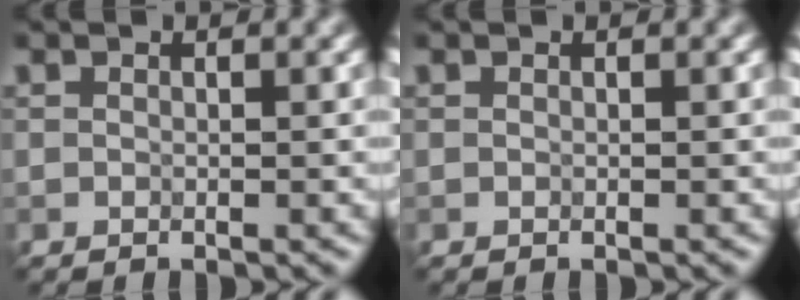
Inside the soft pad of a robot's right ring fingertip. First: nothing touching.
{"total": 0.0}